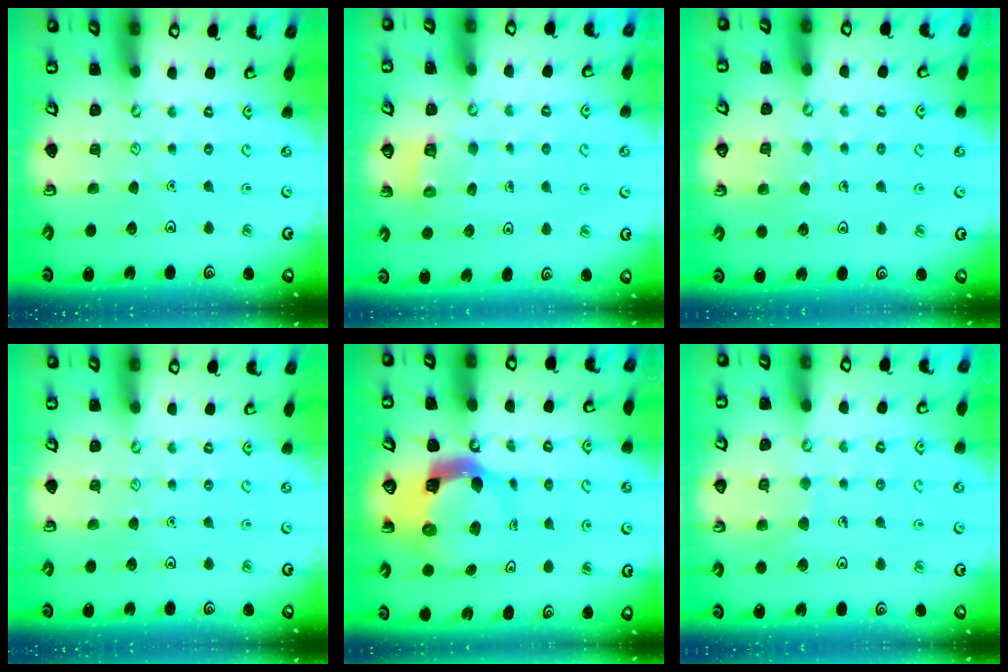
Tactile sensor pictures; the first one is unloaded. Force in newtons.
{"total": 3.2, "press": 3.2, "slide": 0.2}
{"total": 4.0, "press": 3.9, "slide": 0.3}
{"total": 0.0}
{"total": 6.3, "press": 6.3, "slide": 0.6}
{"total": 6.1, "press": 6.0, "slide": 0.5}